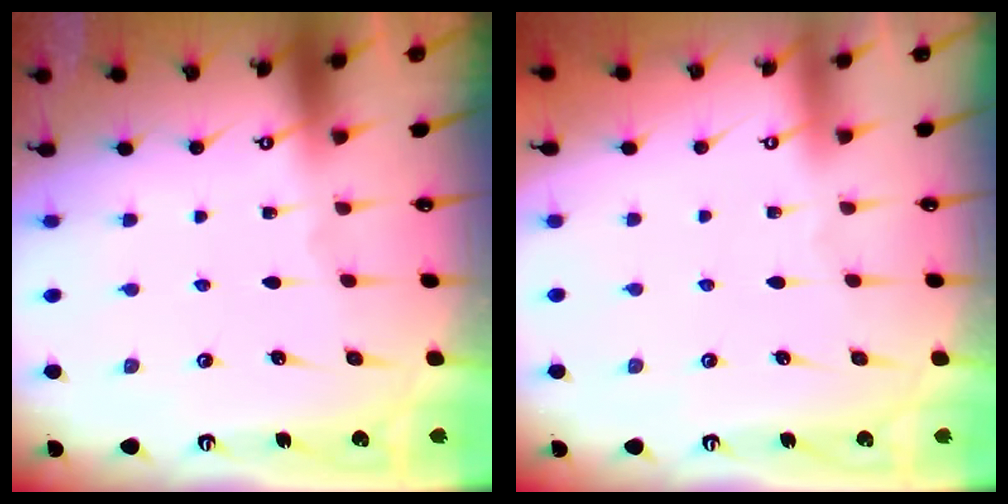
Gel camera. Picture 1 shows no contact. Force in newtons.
{"total": 3.9, "press": 3.9, "slide": 0.1}